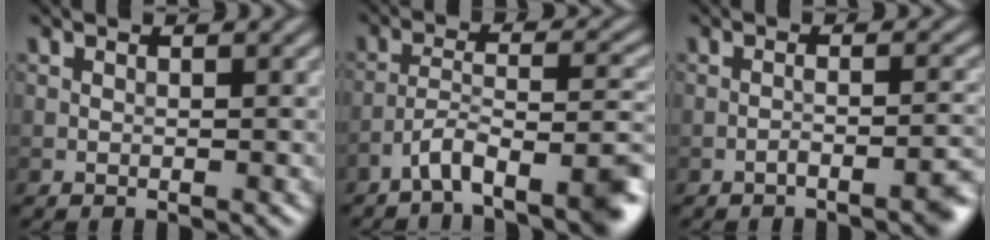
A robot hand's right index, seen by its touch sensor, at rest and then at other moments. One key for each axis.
{"total": 6.7, "fx": -4.7, "fy": 1.5, "fz": 4.6, "tx": -0.071, "ty": 0.006, "tz": -0.081}
{"total": 2.6, "fx": -1.8, "fy": 0.5, "fz": 1.8, "tx": -0.023, "ty": 0.007, "tz": -0.031}